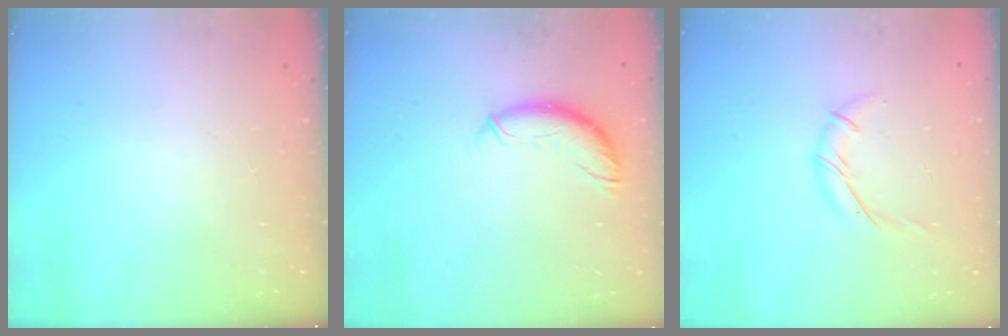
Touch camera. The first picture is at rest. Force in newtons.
{"total": 11.1, "press": 11.1, "slide": 0.9}
{"total": 7.3, "press": 7.3, "slide": 0.5}